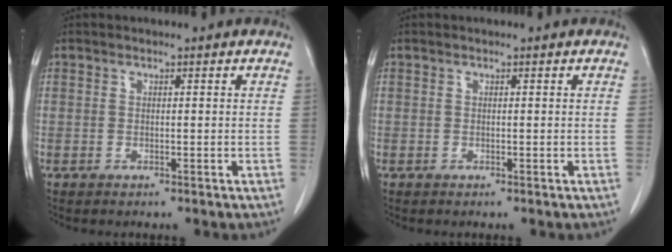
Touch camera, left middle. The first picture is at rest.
{"total": 0.0}